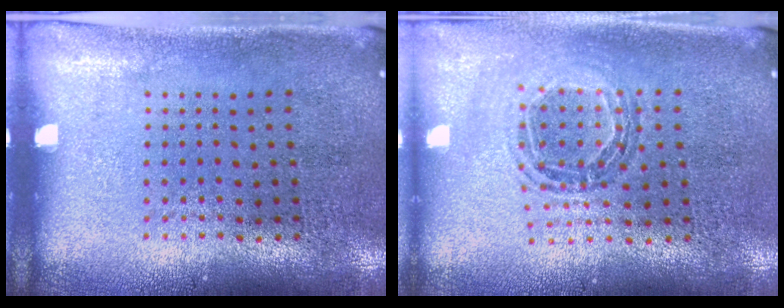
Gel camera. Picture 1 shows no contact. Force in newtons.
{"total": 0.9, "press": 0.9, "slide": 0.0}